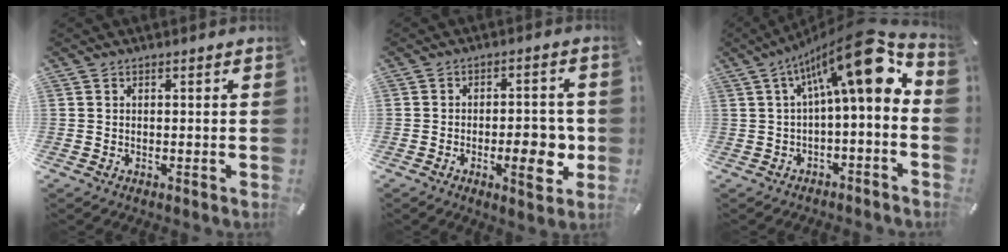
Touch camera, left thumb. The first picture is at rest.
{"total": 9.5, "force": [-2.2, 4.4, 8.1], "torque": [-0.093, 0.002, -0.032]}
{"total": 17.9, "force": [6.4, 5.5, 15.8], "torque": [-0.237, -0.051, 0.096]}